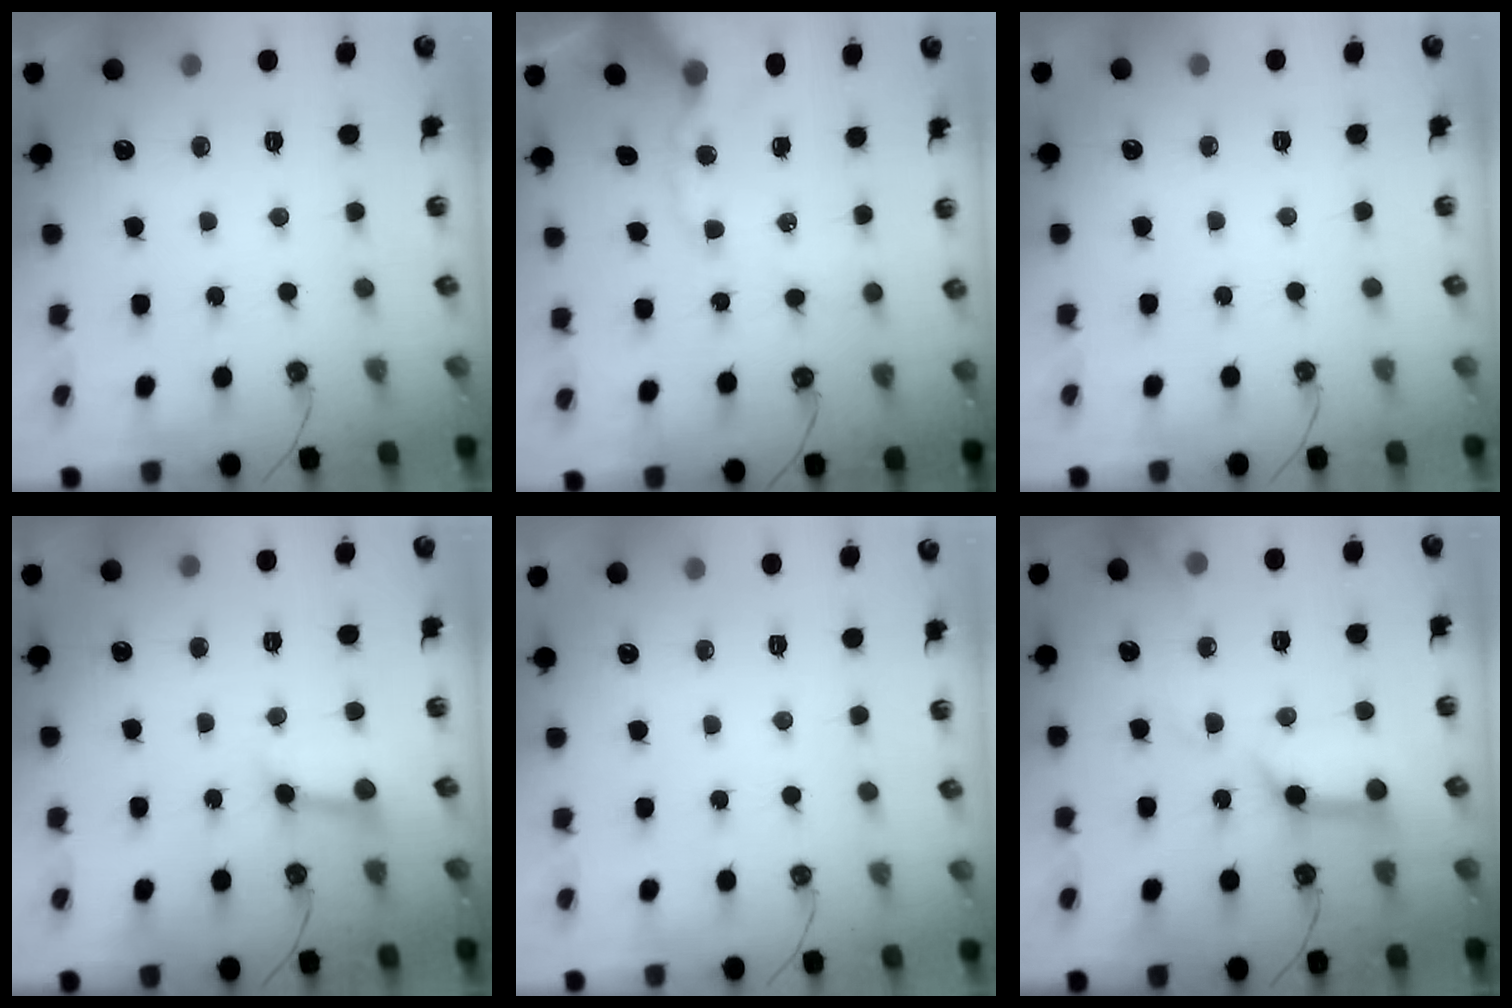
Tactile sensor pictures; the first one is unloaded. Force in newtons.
{"total": 14.0, "press": 13.9, "slide": 2.2}
{"total": 0.0}
{"total": 4.6, "press": 4.6, "slide": 0.6}
{"total": 0.0}
{"total": 13.8, "press": 13.7, "slide": 1.5}